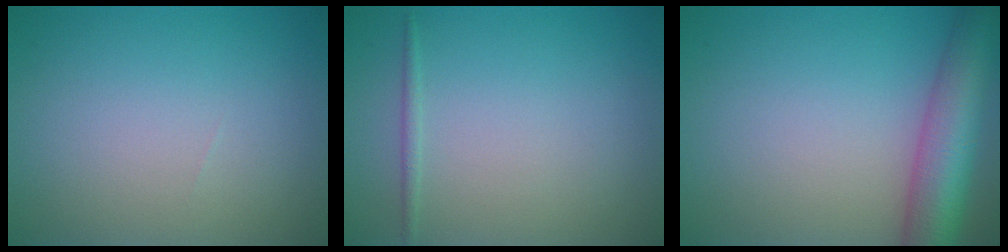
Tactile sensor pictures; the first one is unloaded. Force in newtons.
{"total": 0.7, "press": 0.7, "slide": 0.0}
{"total": 7.8, "press": 7.8, "slide": 0.4}